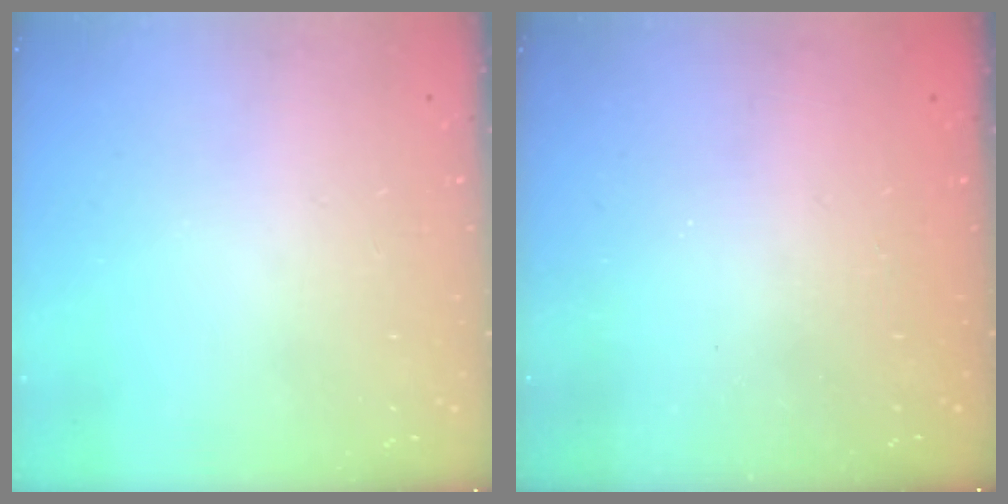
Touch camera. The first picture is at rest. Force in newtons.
{"total": 2.2, "press": 2.1, "slide": 0.7}